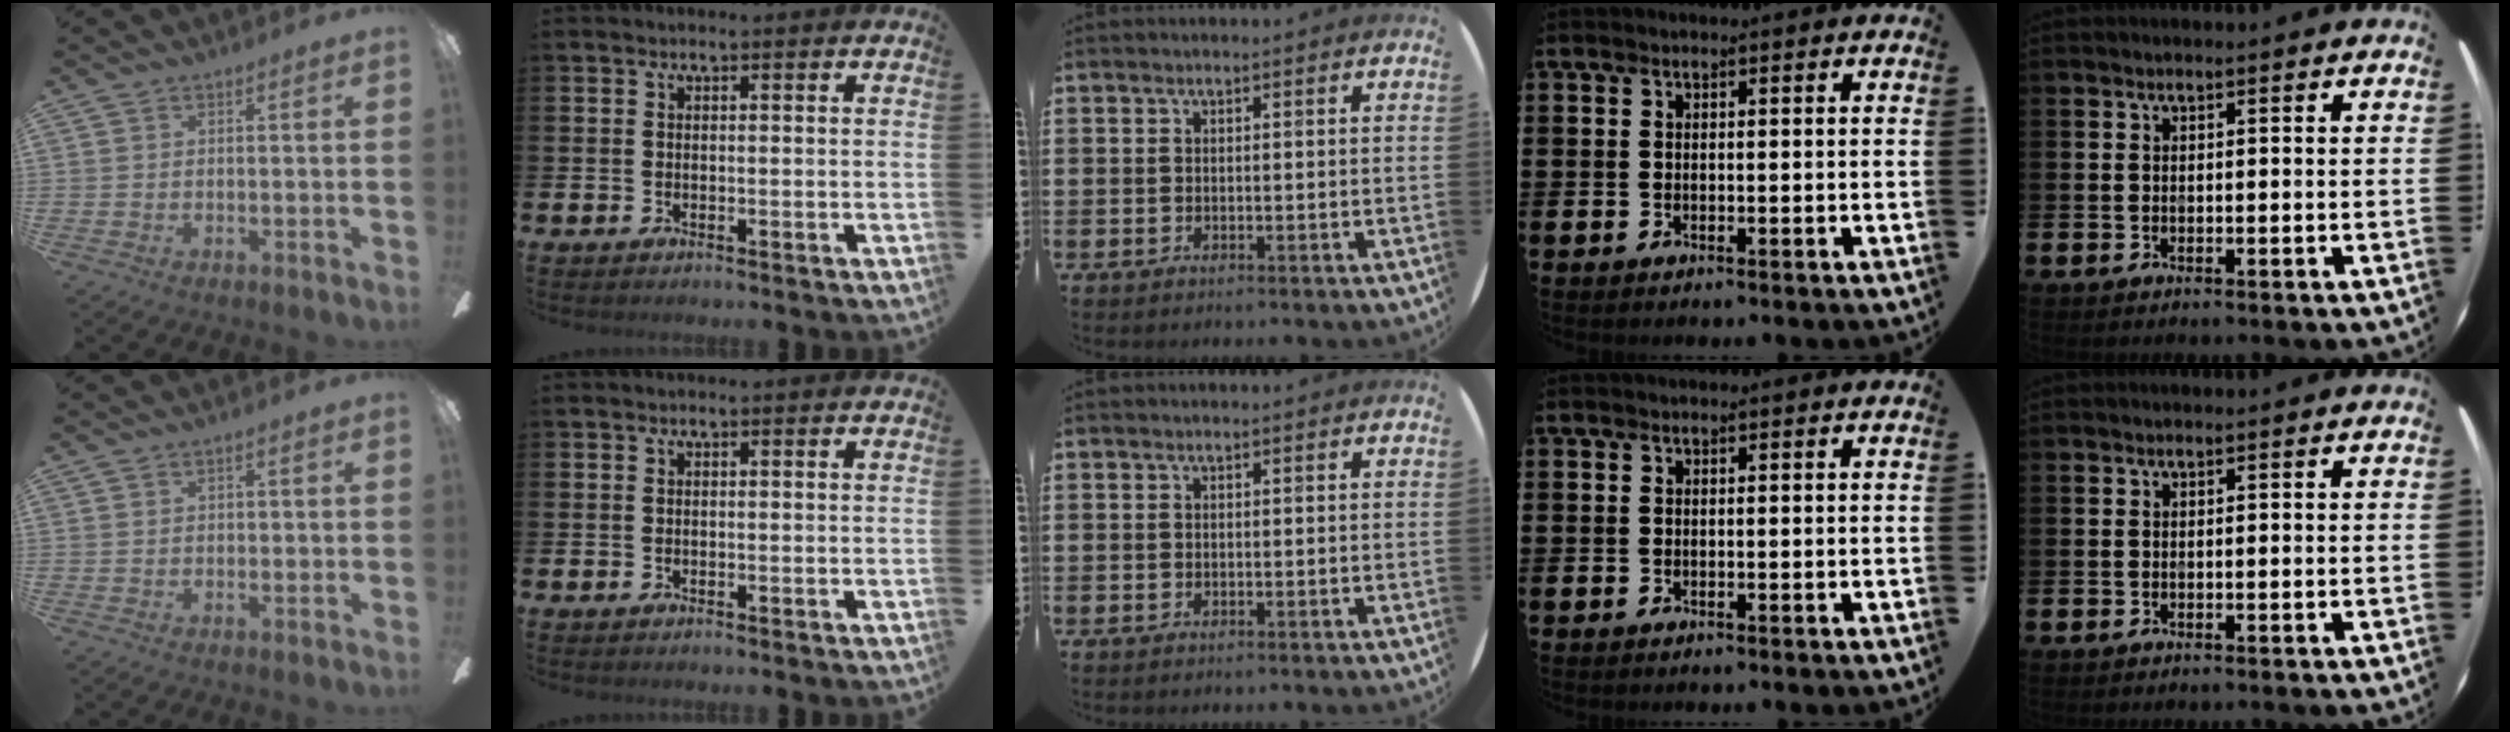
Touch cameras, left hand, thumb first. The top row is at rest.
{"thumb": {"total": 0.6, "force": [-0.1, 0.4, 0.4], "torque": [-0.006, 0.003, -0.002]}}